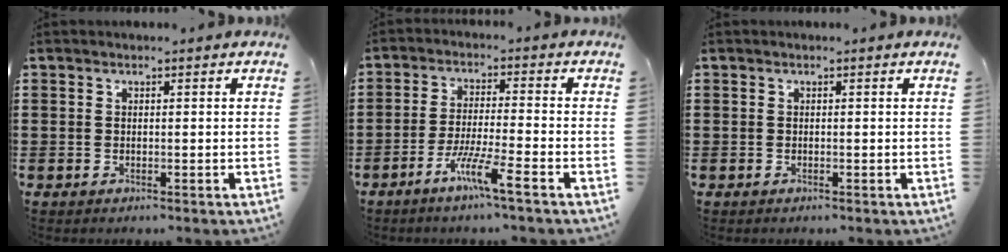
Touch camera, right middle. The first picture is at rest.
{"total": 6.7, "force": [-4.4, 0.1, 5.1], "torque": [-0.096, -0.009, -0.081]}
{"total": 0.0}